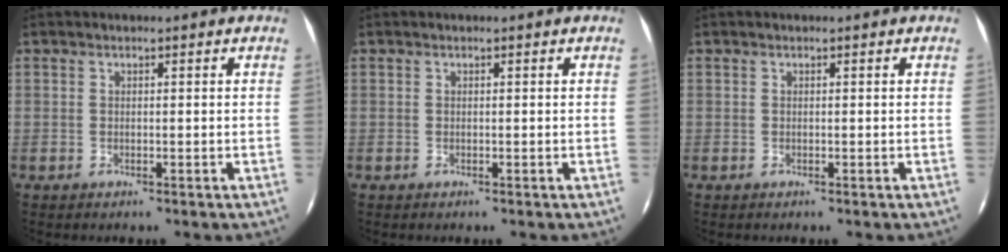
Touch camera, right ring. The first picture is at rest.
{"total": 0.0}
{"total": 0.0}